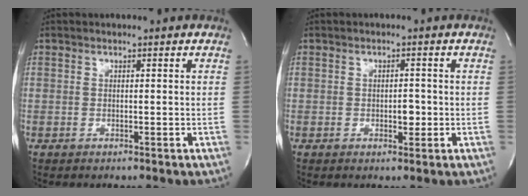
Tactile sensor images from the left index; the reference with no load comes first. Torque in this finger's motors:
{"motor_torque": [0.27, 0.24, 0.00, 0.02]}